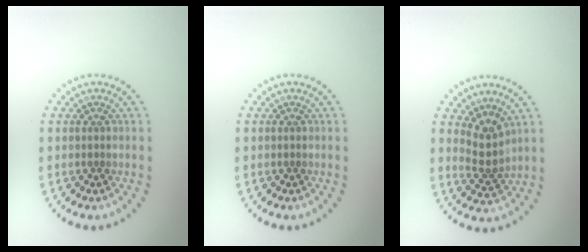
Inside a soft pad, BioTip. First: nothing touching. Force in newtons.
{"total": 0.0}
{"total": 2.5, "press": 1.8, "slide": 1.8}